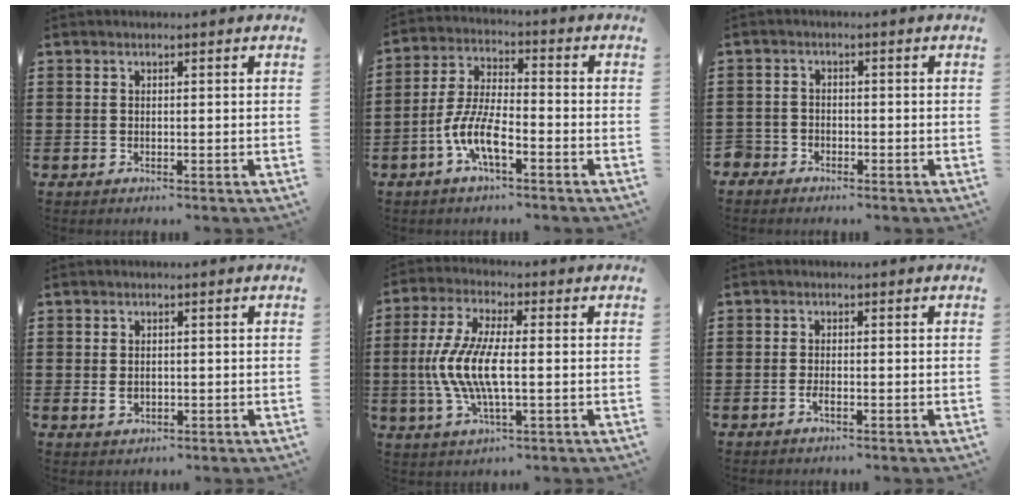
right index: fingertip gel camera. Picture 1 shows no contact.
{"total": 7.7, "force": [-3.8, 2.4, 6.3], "torque": [-0.151, -0.011, -0.076]}
{"total": 2.2, "force": [-1.9, 1.1, -0.1], "torque": [-0.012, -0.002, -0.046]}
{"total": 1.5, "force": [0.0, 1.1, 1.0], "torque": [-0.021, 0.004, -0.001]}
{"total": 9.0, "force": [-1.3, 2.6, 8.5], "torque": [-0.196, -0.017, -0.032]}
{"total": 1.3, "force": [-0.6, 0.3, 1.1], "torque": [-0.031, -0.008, -0.011]}